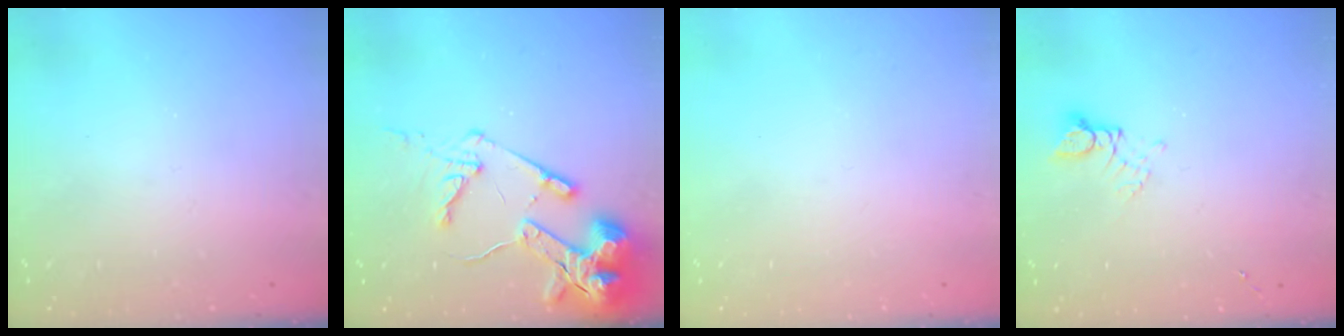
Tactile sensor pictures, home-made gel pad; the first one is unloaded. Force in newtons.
{"total": 14.5, "press": 14.3, "slide": 1.9}
{"total": 0.0}
{"total": 2.9, "press": 2.9, "slide": 0.4}